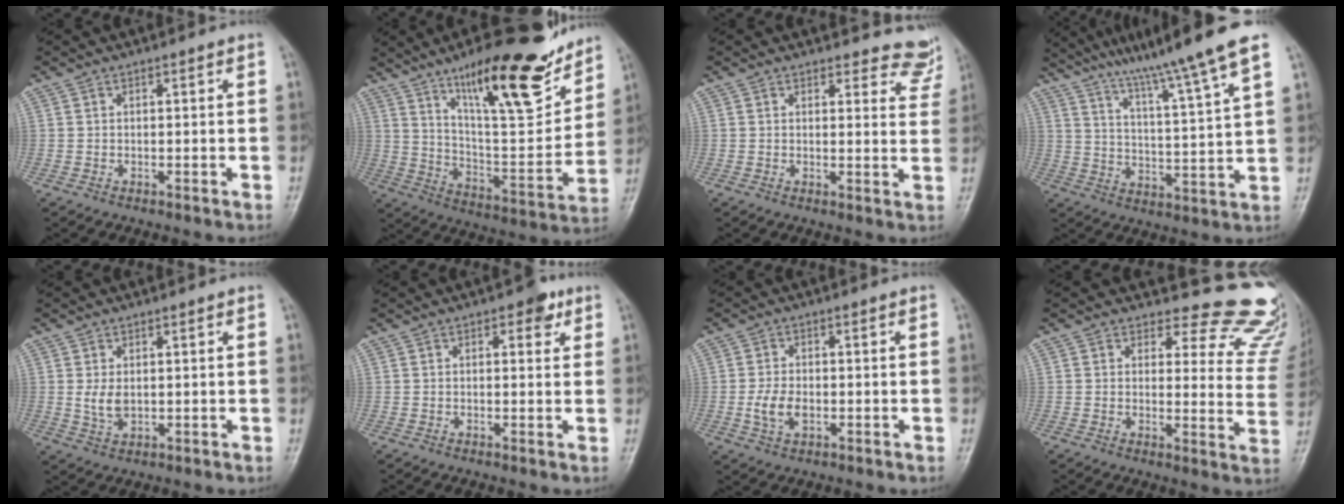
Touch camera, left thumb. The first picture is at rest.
{"total": 24.0, "force": [15.6, 6.7, 16.9], "torque": [-0.222, -0.077, 0.254]}
{"total": 7.7, "force": [7.3, 2.5, -0.4], "torque": [0.052, -0.051, 0.051]}
{"total": 15.5, "force": [11.9, -0.8, 9.9], "torque": [-0.156, -0.050, 0.190]}
{"total": 3.5, "force": [0.7, 2.1, 2.7], "torque": [-0.046, -0.010, 0.020]}
{"total": 3.0, "force": [1.6, 1.8, 1.9], "torque": [-0.007, -0.003, 0.016]}
{"total": 4.7, "force": [-0.8, 2.9, 3.5], "torque": [-0.071, 0.001, -0.014]}
{"total": 15.7, "force": [14.6, 5.3, 1.9], "torque": [0.034, -0.147, 0.133]}